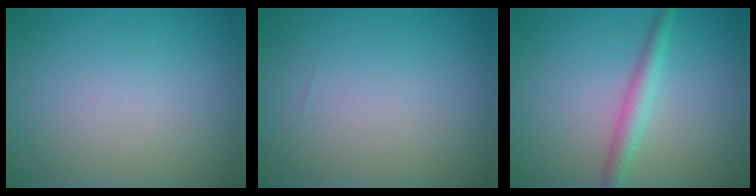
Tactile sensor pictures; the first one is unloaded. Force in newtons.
{"total": 0.0}
{"total": 2.4, "press": 2.4, "slide": 0.0}